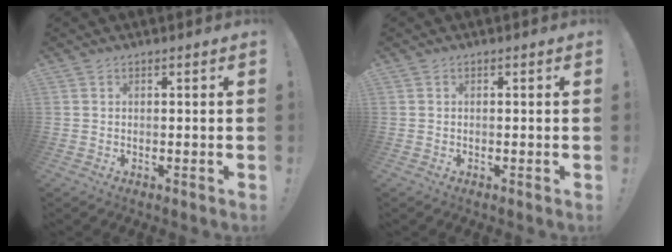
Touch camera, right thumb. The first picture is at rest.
{"total": 0.0}